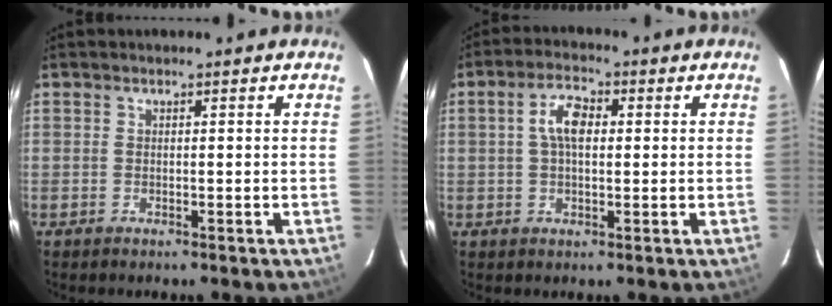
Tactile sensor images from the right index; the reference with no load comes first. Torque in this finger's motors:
{"motor_torque": [0.20, -0.10, 0.38, 0.10]}